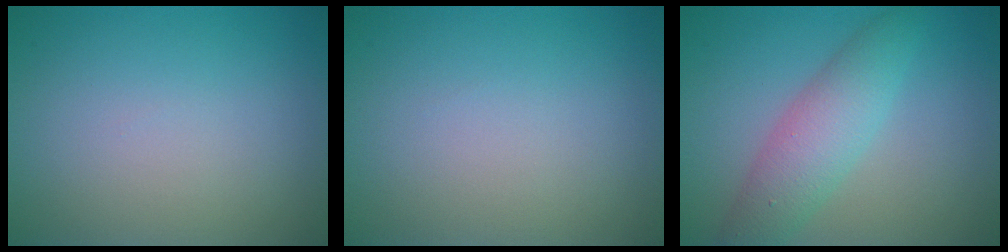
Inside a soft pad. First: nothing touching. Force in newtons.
{"total": 0.0}
{"total": 4.5, "press": 4.5, "slide": 0.0}